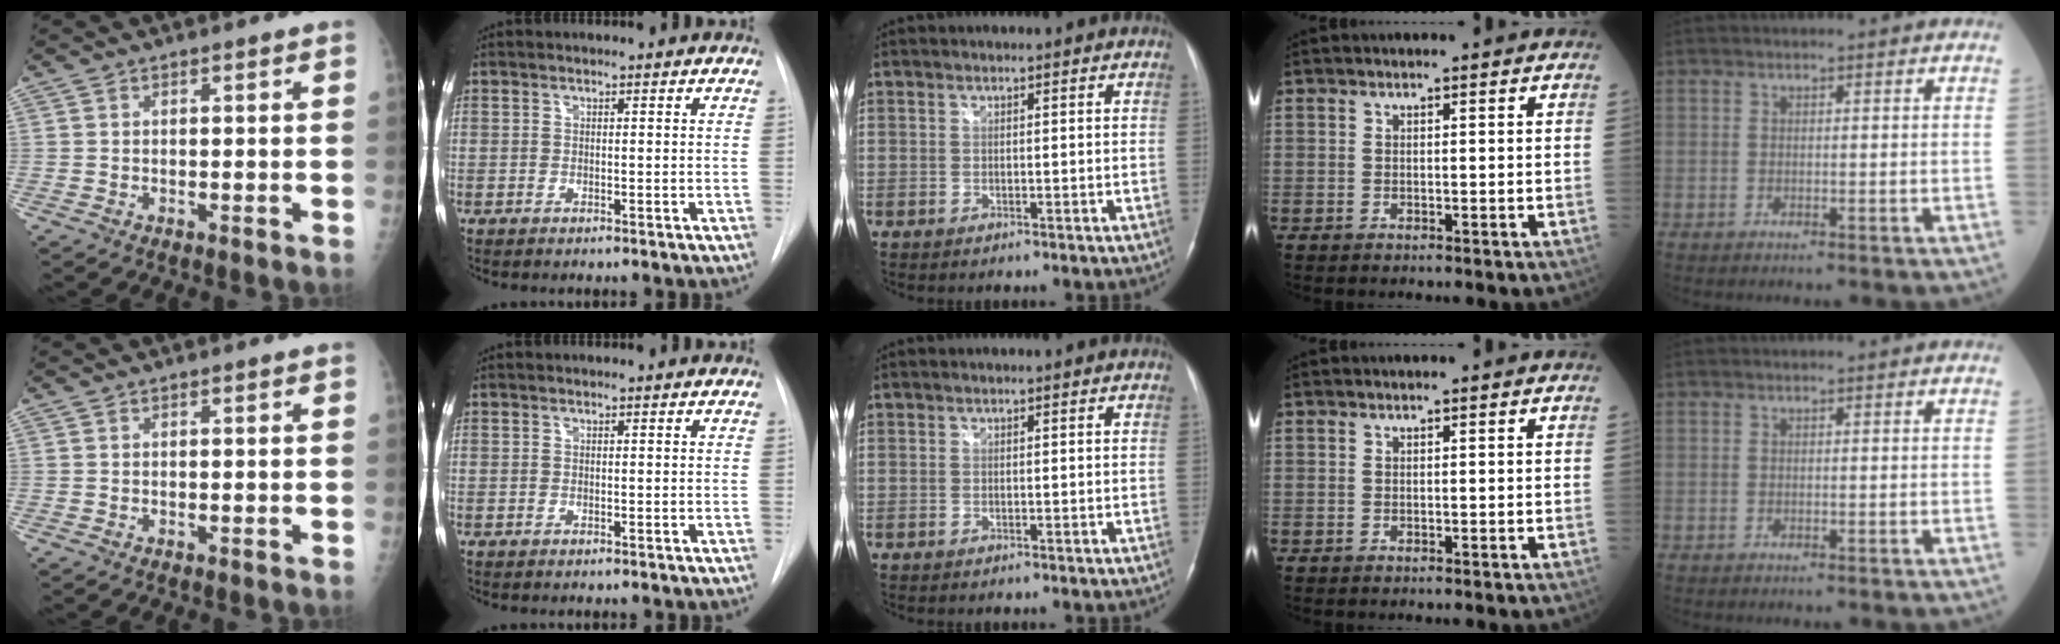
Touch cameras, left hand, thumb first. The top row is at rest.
{}